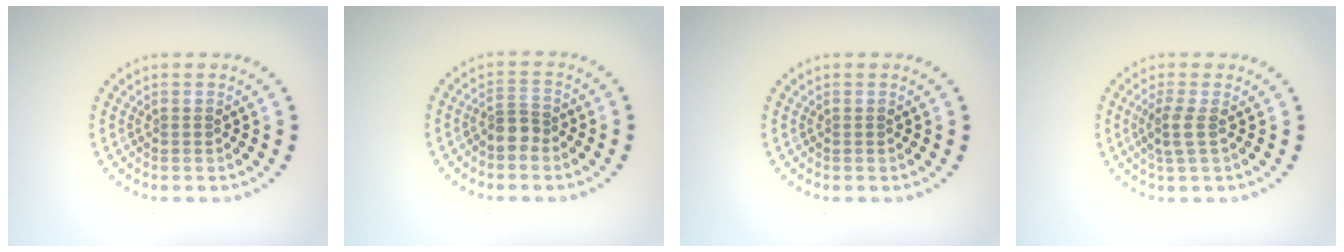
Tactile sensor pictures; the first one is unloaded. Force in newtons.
{"total": 2.0, "press": 1.7, "slide": 1.0}
{"total": 0.0}
{"total": 1.8, "press": 1.5, "slide": 1.0}